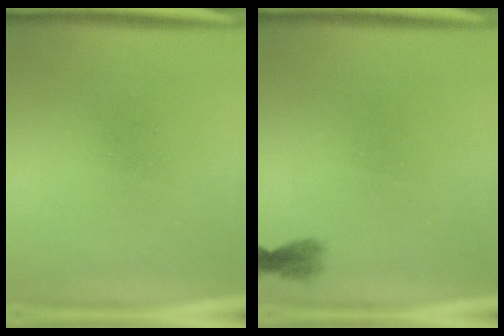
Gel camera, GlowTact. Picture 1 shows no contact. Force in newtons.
{"total": 1.3}